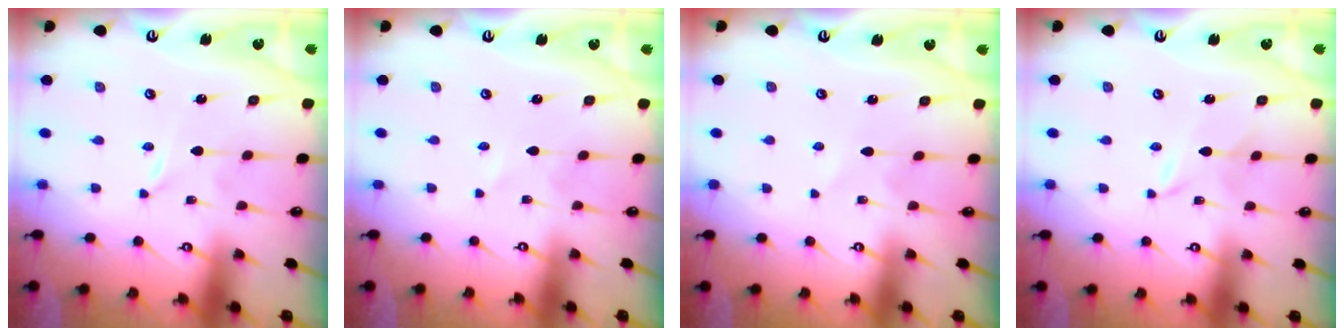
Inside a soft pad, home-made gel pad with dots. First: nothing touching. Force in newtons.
{"total": 0.0}
{"total": 3.3, "press": 3.3, "slide": 0.4}
{"total": 2.1, "press": 2.0, "slide": 0.2}